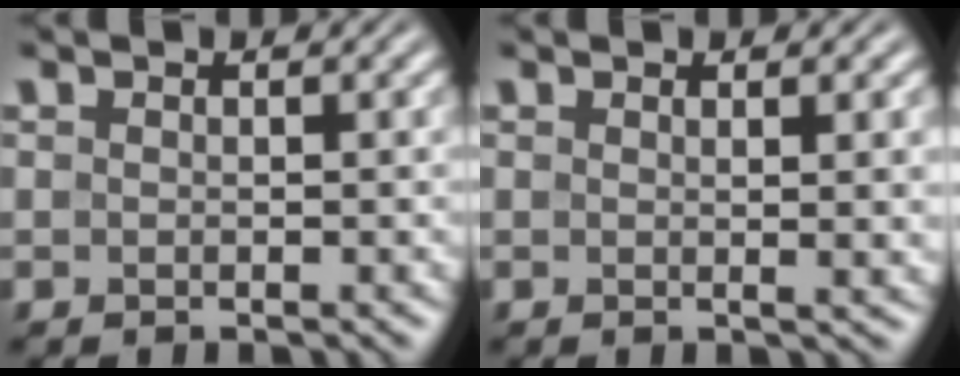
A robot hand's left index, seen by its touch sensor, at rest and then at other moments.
{"total": 3.2, "force": [0.6, 0.9, 3.0], "torque": [-0.031, 0.003, 0.008]}